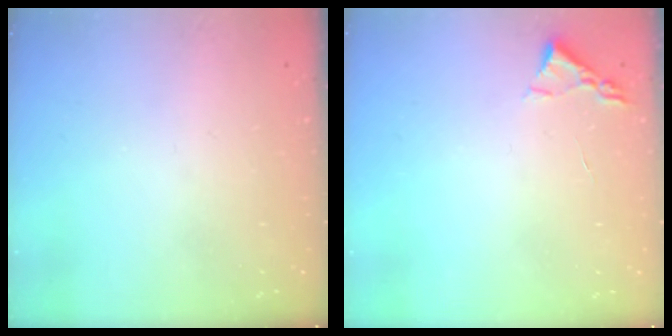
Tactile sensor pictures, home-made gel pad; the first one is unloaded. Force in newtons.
{"total": 2.2, "press": 2.2, "slide": 0.3}